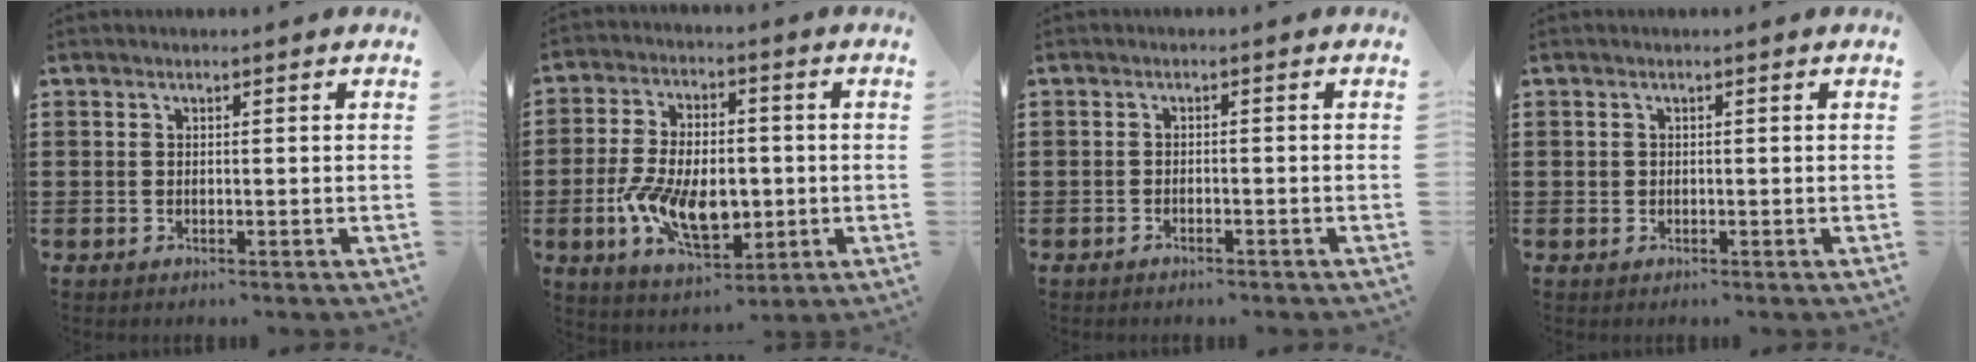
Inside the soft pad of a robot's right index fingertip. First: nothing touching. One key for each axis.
{"total": 11.1, "fx": -2.4, "fy": 6.4, "fz": 8.8, "tx": -0.180, "ty": 0.003, "tz": -0.041}
{"total": 1.0, "fx": -1.0, "fy": 0.2, "fz": 0.2, "tx": -0.009, "ty": 0.000, "tz": -0.020}
{"total": 0.6, "fx": 0.2, "fy": 0.6, "fz": 0.1, "tx": -0.003, "ty": 0.004, "tz": 0.003}